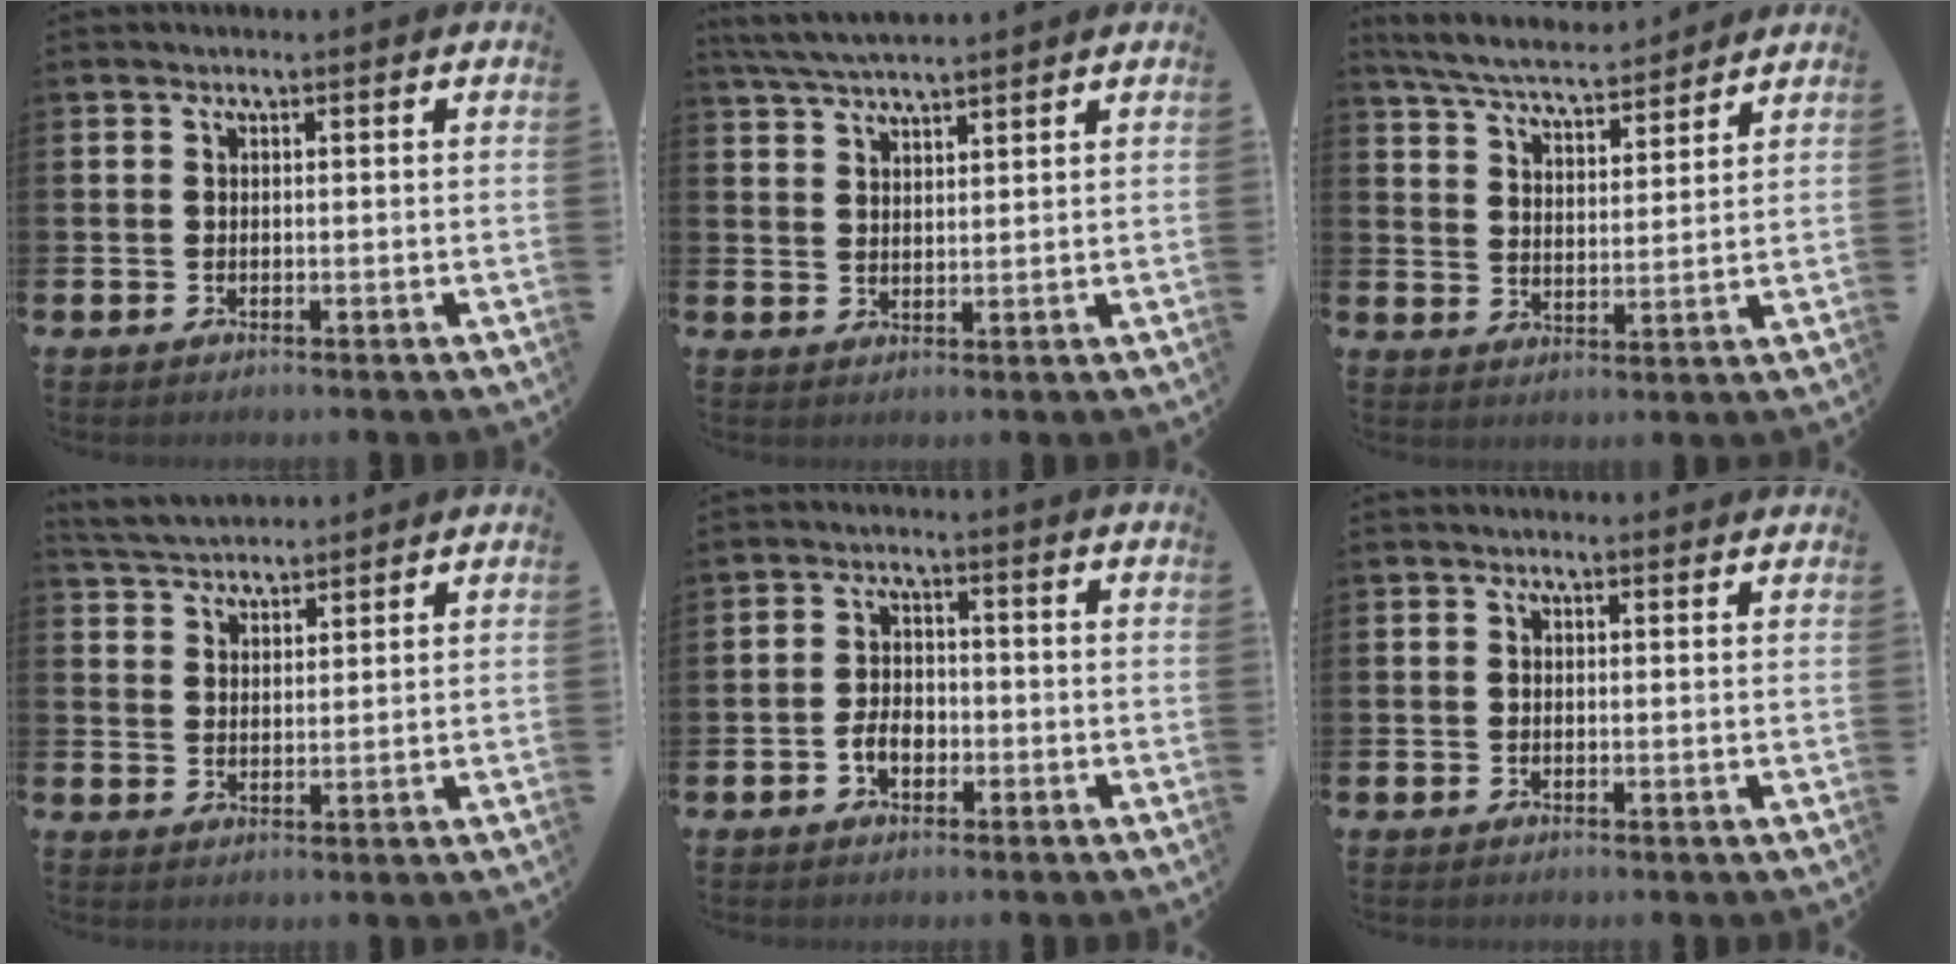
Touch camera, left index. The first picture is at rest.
{"total": 4.5, "force": [4.4, 0.2, 1.2], "torque": [-0.038, -0.016, 0.080]}
{"total": 6.1, "force": [5.9, 0.8, 1.4], "torque": [-0.050, -0.036, 0.103]}
{"total": 4.2, "force": [4.1, 0.7, -0.1], "torque": [-0.014, -0.020, 0.075]}
{"total": 3.3, "force": [-1.2, 2.2, 2.2], "torque": [-0.028, 0.000, -0.027]}
{"total": 0.5, "force": [0.5, 0.1, 0.2], "torque": [0.010, -0.003, 0.006]}